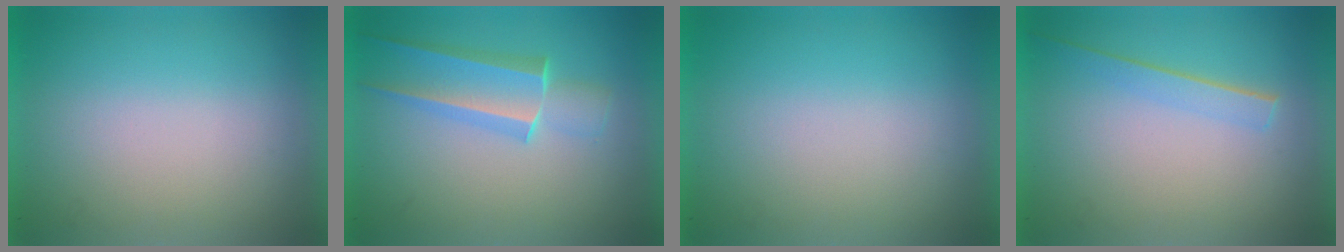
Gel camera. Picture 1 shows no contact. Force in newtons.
{"total": 2.6}
{"total": 0.0}
{"total": 1.4}